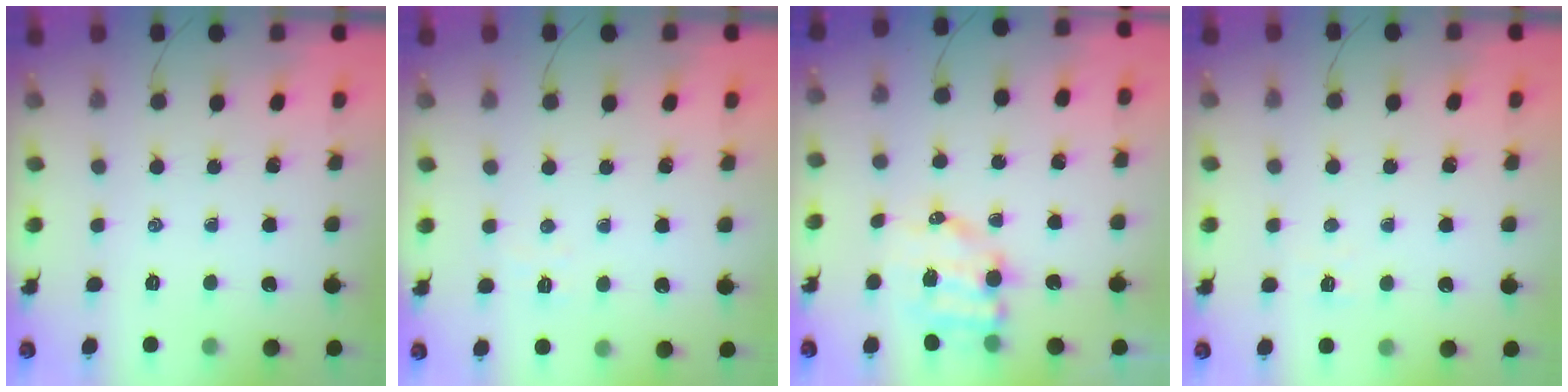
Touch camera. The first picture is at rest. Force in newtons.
{"total": 3.6, "press": 3.5, "slide": 1.0}
{"total": 8.5, "press": 8.4, "slide": 1.2}
{"total": 2.8, "press": 2.7, "slide": 0.8}